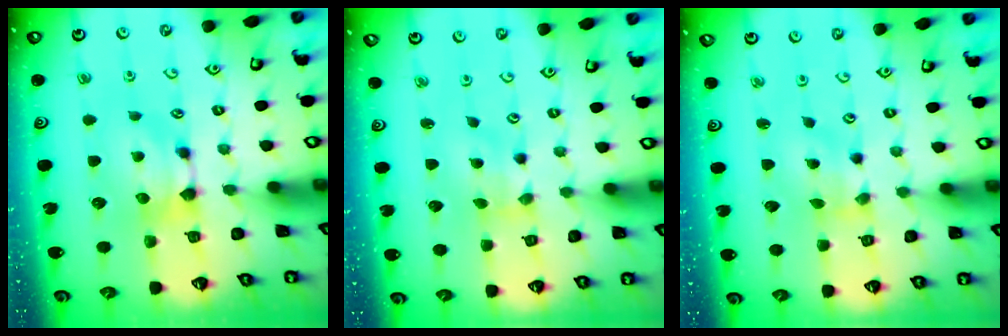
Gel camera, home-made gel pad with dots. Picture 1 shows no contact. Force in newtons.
{"total": 1.4, "press": 1.0, "slide": 0.9}
{"total": 1.3, "press": 0.7, "slide": 1.1}